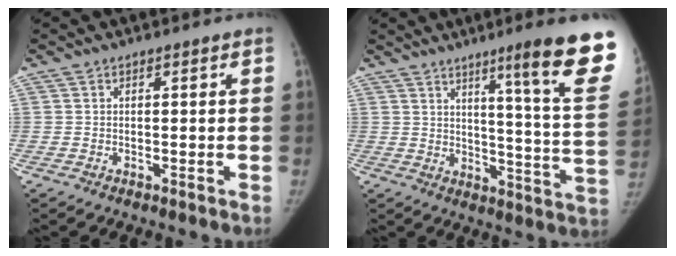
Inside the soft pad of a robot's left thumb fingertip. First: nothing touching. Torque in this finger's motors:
{"motor_torque": [1.16, 0.01, 1.53, -1.24, 0.30]}